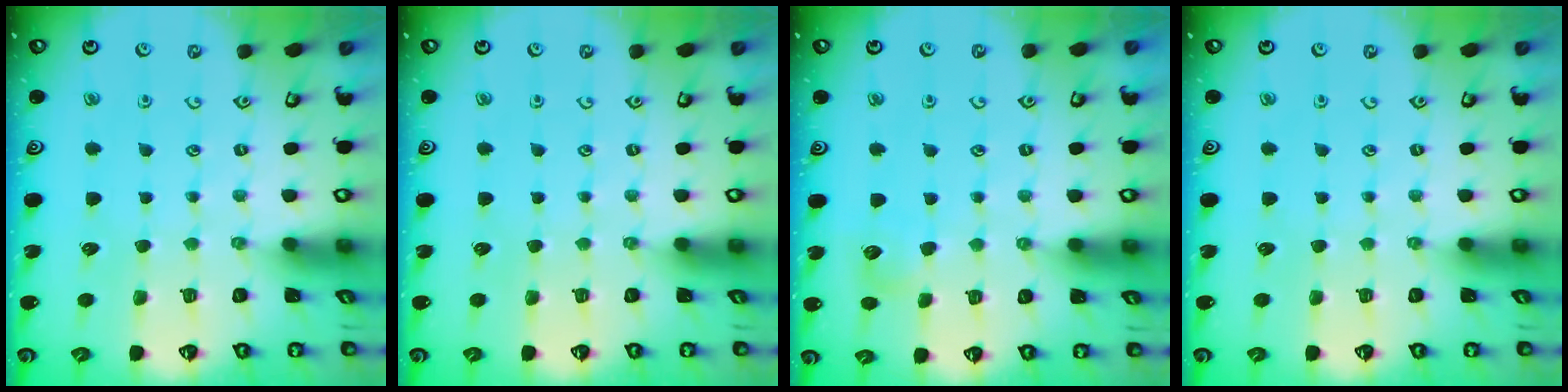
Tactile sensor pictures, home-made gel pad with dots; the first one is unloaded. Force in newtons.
{"total": 0.0}
{"total": 7.2, "press": 7.1, "slide": 0.8}
{"total": 0.0}